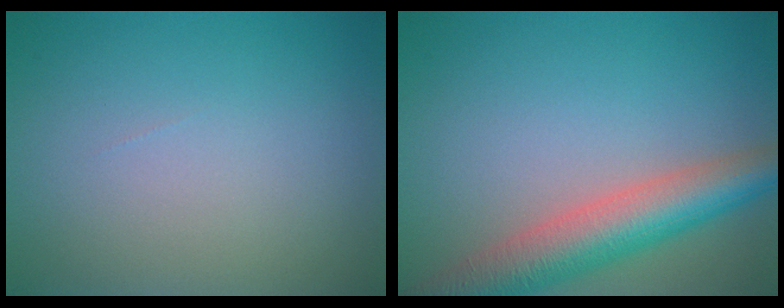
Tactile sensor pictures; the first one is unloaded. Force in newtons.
{"total": 7.0, "press": 7.0, "slide": 0.4}